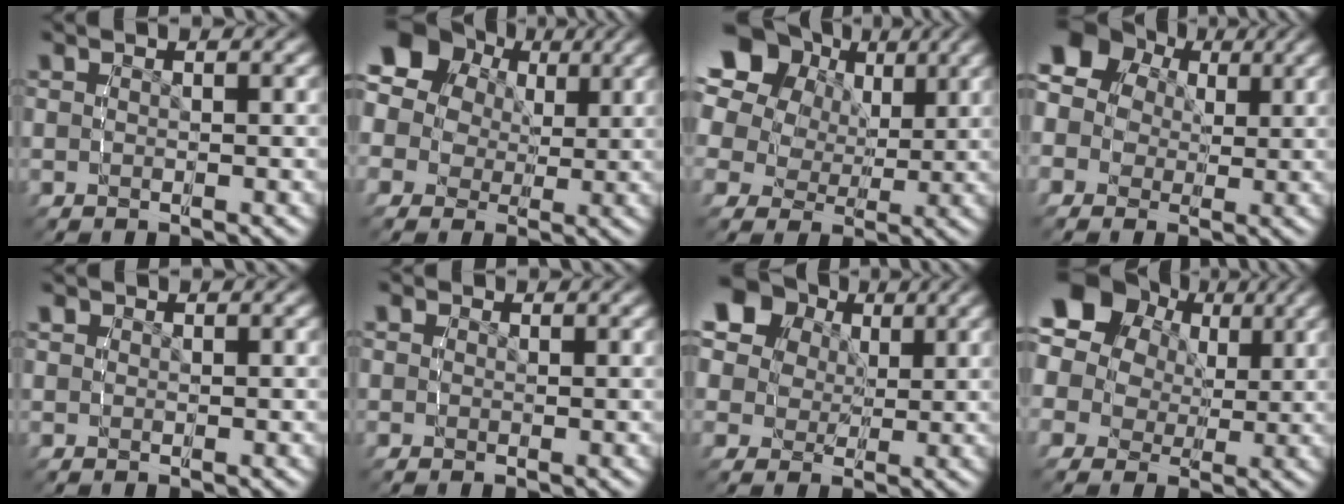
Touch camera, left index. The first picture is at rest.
{"total": 12.3, "force": [3.4, 10.3, 5.8], "torque": [-0.138, -0.010, 0.047]}
{"total": 12.8, "force": [4.7, 10.0, 6.5], "torque": [-0.132, 0.001, 0.068]}
{"total": 10.5, "force": [2.7, 8.9, 4.9], "torque": [-0.104, -0.001, 0.032]}
{"total": 0.7, "force": [0.4, 0.6, 0.0], "torque": [-0.004, -0.009, 0.013]}
{"total": 1.3, "force": [0.1, 1.3, 0.2], "torque": [0.002, -0.008, 0.002]}
{"total": 13.1, "force": [5.5, 10.2, 6.0], "torque": [-0.114, 0.014, 0.078]}
{"total": 12.6, "force": [3.6, 10.6, 6.0], "torque": [-0.145, -0.008, 0.050]}